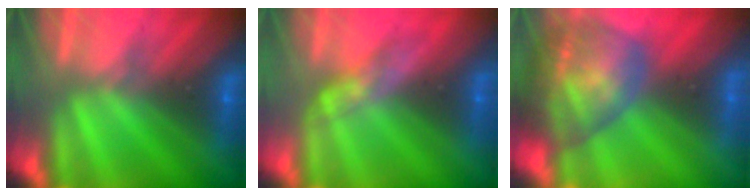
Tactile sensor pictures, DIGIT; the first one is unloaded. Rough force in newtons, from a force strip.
{"total": 2.7}
{"total": 7.9}